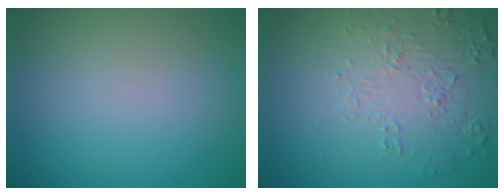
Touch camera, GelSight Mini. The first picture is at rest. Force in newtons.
{"total": 6.0, "press": 3.8, "slide": 4.6}